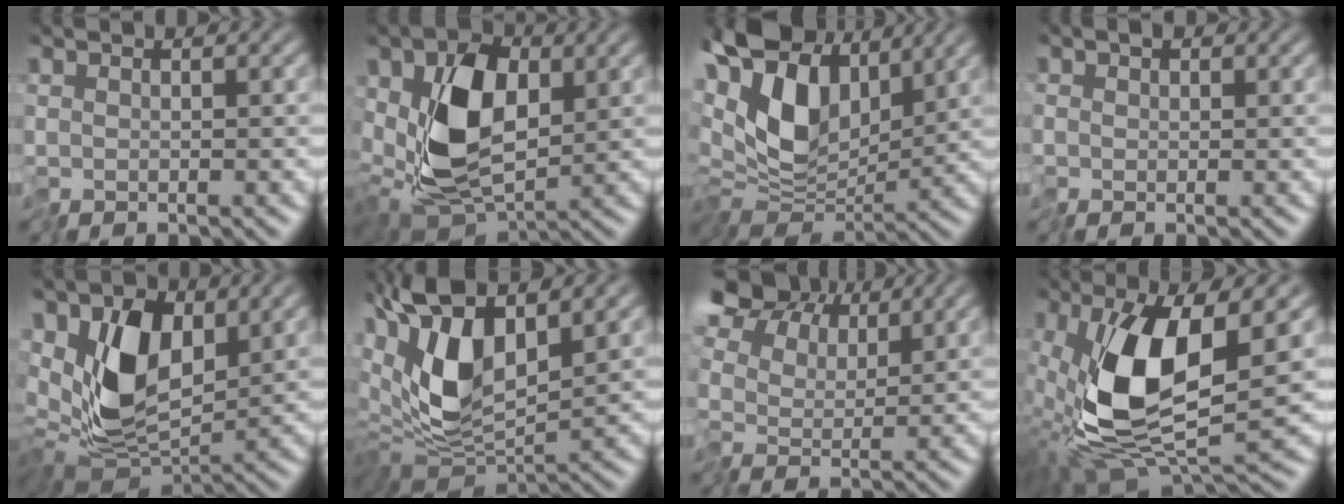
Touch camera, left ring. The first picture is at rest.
{"total": 8.1, "force": [0.4, 4.4, 6.8], "torque": [-0.133, -0.008, 0.002]}
{"total": 10.5, "force": [2.7, 5.3, 8.6], "torque": [-0.168, 0.010, 0.036]}
{"total": 1.0, "force": [0.1, 0.8, 0.5], "torque": [-0.007, 0.003, -0.005]}
{"total": 6.9, "force": [0.7, 3.5, 5.9], "torque": [-0.127, -0.010, 0.009]}
{"total": 10.5, "force": [2.2, 4.9, 9.0], "torque": [-0.192, -0.003, 0.035]}
{"total": 9.0, "force": [4.5, 6.2, 4.8], "torque": [-0.112, 0.035, 0.059]}
{"total": 8.9, "force": [1.3, 3.5, 8.1], "torque": [-0.173, -0.016, 0.028]}